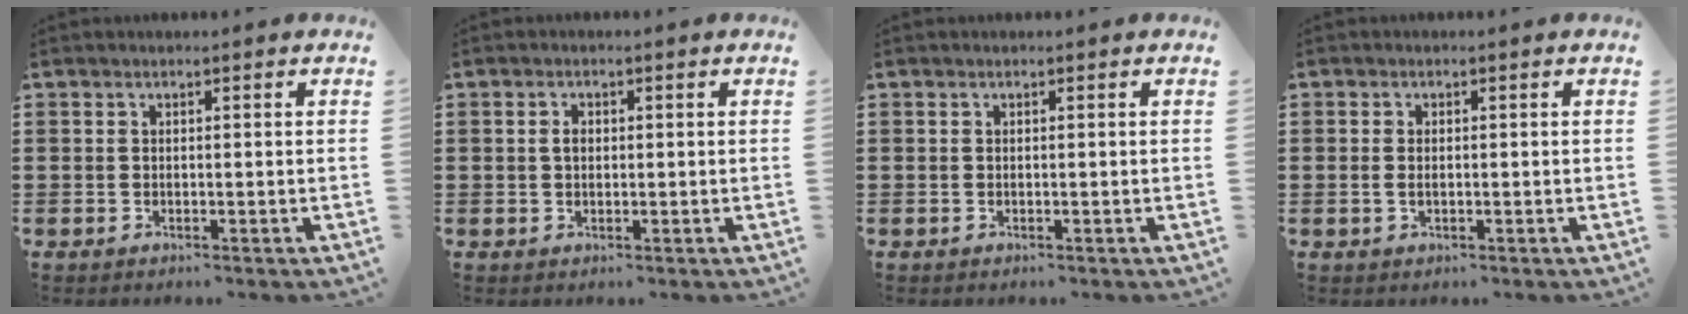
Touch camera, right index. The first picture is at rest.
{"total": 1.6, "force": [0.3, 1.0, 1.2], "torque": [-0.025, 0.007, 0.004]}
{"total": 0.0}
{"total": 1.3, "force": [0.0, 0.6, 1.2], "torque": [-0.025, 0.001, 0.000]}